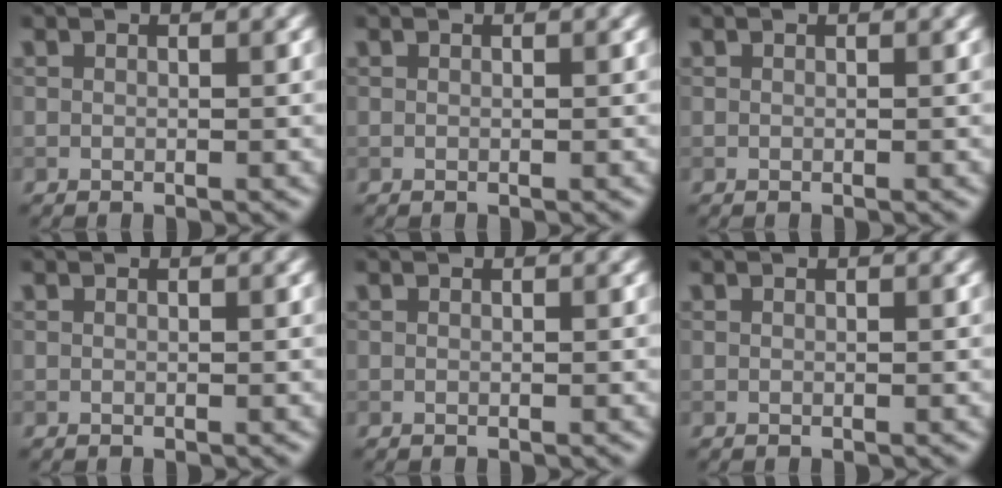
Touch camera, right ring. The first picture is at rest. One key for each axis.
{"total": 0.0}
{"total": 0.0}
{"total": 0.0}
{"total": 0.0}
{"total": 0.0}